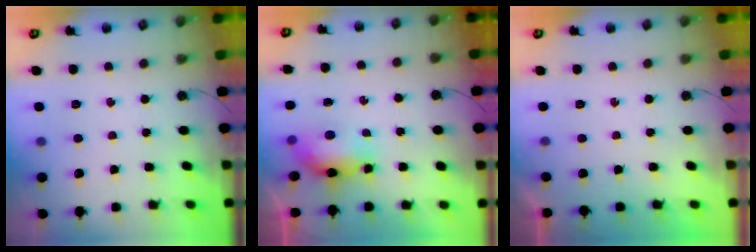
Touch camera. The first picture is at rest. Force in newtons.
{"total": 13.9, "press": 9.1, "slide": 10.5}
{"total": 0.0}